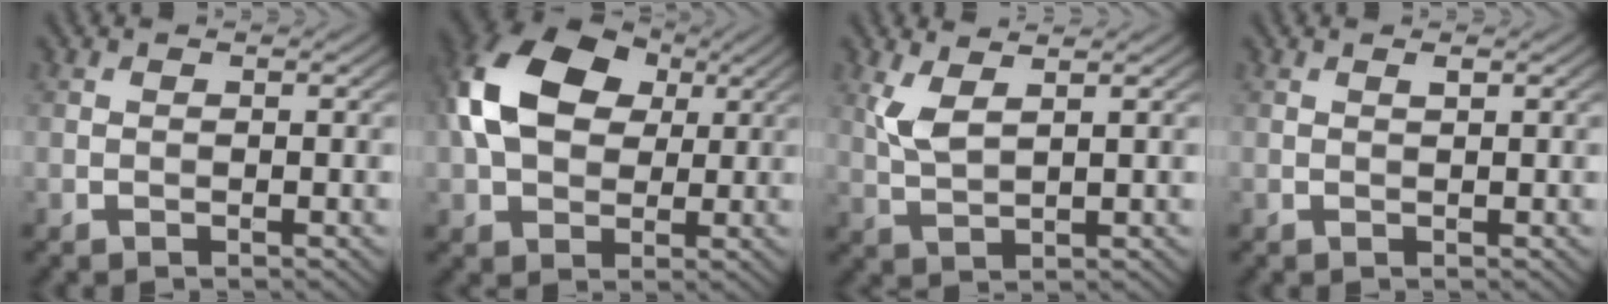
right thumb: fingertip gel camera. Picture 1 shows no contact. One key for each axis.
{"total": 13.5, "fx": 3.0, "fy": 9.3, "fz": 9.2, "tx": -0.220, "ty": 0.019, "tz": 0.050}
{"total": 3.7, "fx": 1.9, "fy": 1.1, "fz": 2.9, "tx": -0.081, "ty": -0.002, "tz": 0.044}
{"total": 0.6, "fx": 0.4, "fy": 0.1, "fz": 0.5, "tx": -0.008, "ty": 0.000, "tz": 0.006}